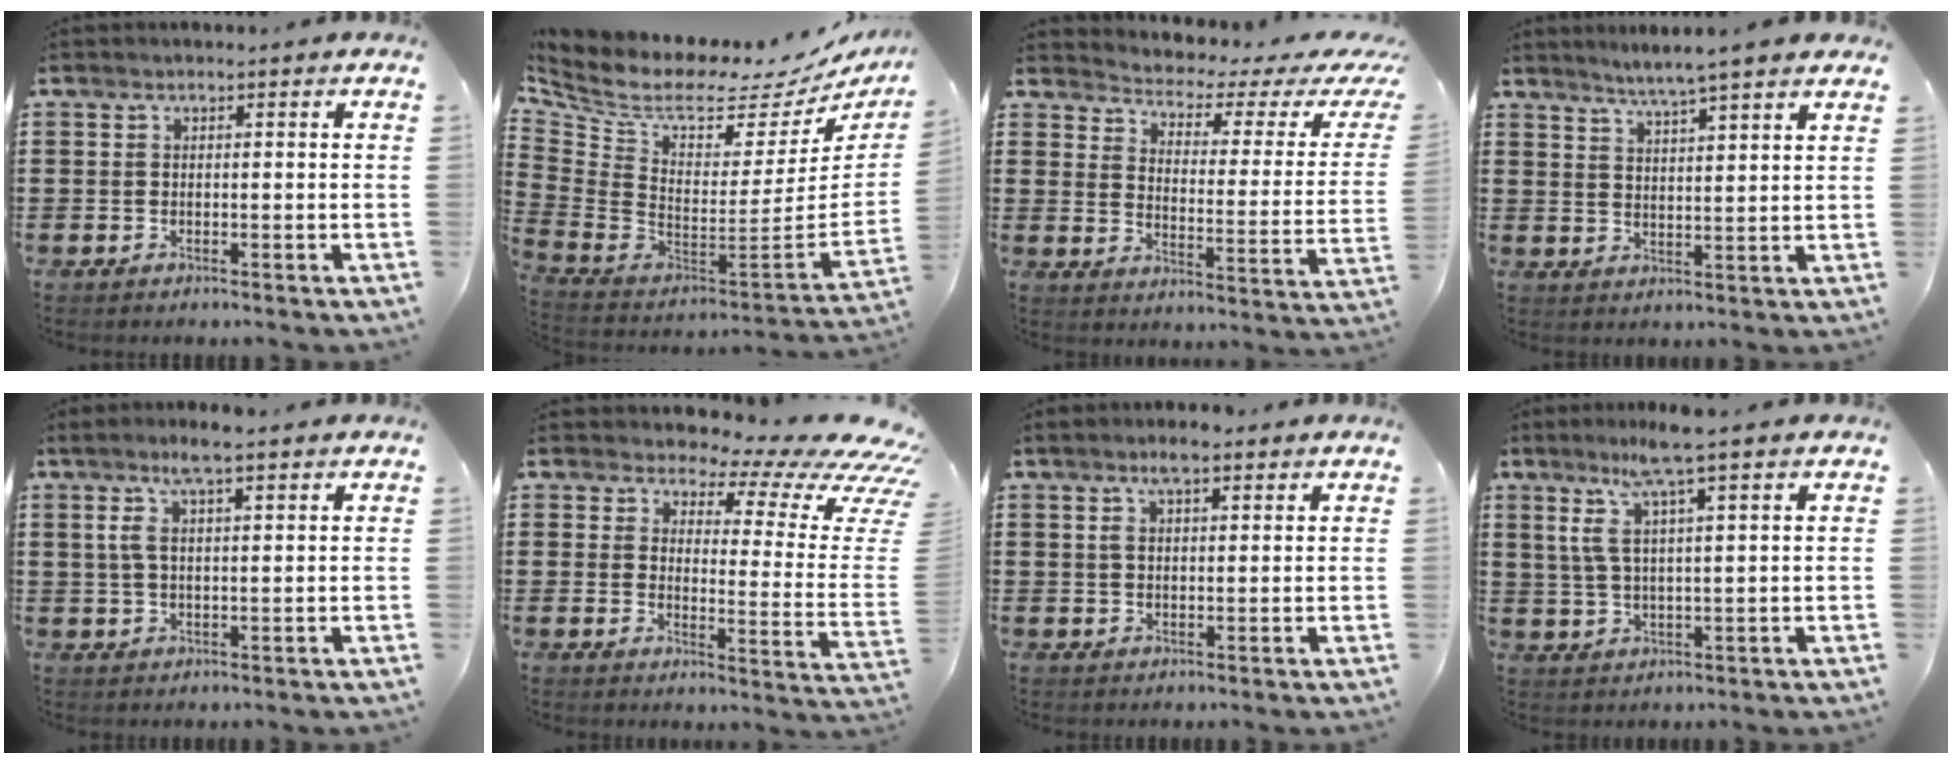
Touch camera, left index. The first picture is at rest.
{"total": 5.7, "force": [4.0, 2.2, 3.4], "torque": [-0.097, -0.053, 0.060]}
{"total": 2.2, "force": [1.7, 0.6, 1.3], "torque": [-0.043, -0.028, 0.018]}
{"total": 3.8, "force": [3.3, -0.9, 1.5], "torque": [-0.042, -0.018, 0.055]}
{"total": 5.6, "force": [2.7, 1.1, 4.7], "torque": [-0.106, 0.002, 0.043]}
{"total": 5.9, "force": [4.1, 2.1, 3.6], "torque": [-0.065, -0.044, 0.066]}
{"total": 3.9, "force": [2.3, 1.1, 3.0], "torque": [-0.063, 0.005, 0.039]}
{"total": 7.6, "force": [4.4, -0.1, 6.2], "torque": [-0.140, -0.006, 0.071]}